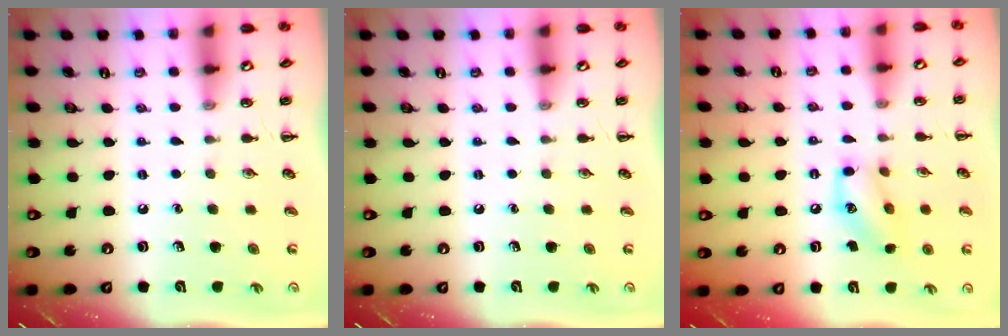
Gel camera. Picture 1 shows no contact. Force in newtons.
{"total": 0.0}
{"total": 11.1, "press": 11.0, "slide": 1.4}